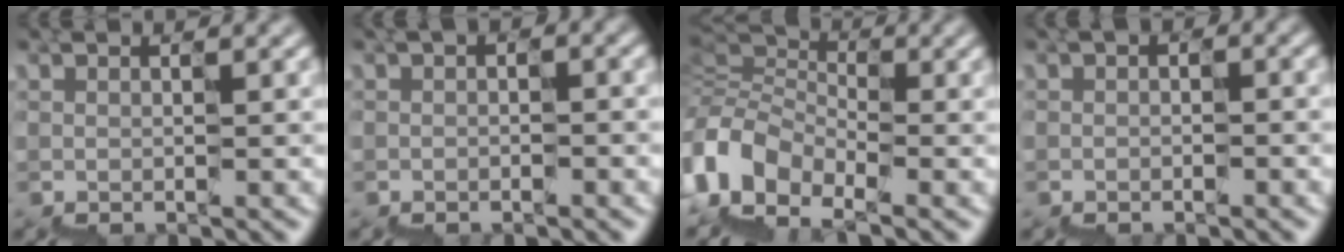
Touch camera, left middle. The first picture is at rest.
{"total": 1.0, "force": [-0.7, 0.5, 0.6], "torque": [-0.003, 0.004, -0.014]}
{"total": 5.1, "force": [-4.5, 2.4, 0.2], "torque": [-0.014, 0.000, -0.106]}
{"total": 0.9, "force": [-0.8, 0.3, 0.3], "torque": [0.000, 0.002, -0.015]}